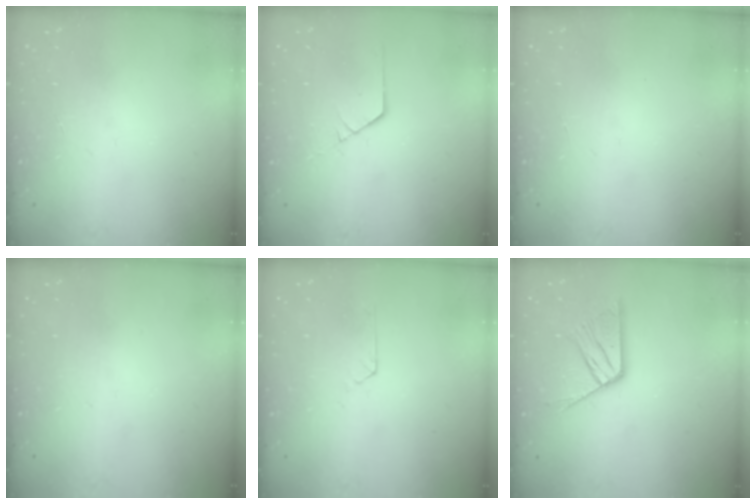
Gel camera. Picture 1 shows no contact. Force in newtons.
{"total": 1.4, "press": 1.4, "slide": 0.2}
{"total": 0.0}
{"total": 0.0}
{"total": 2.0, "press": 2.0, "slide": 0.2}
{"total": 12.2, "press": 12.2, "slide": 1.0}